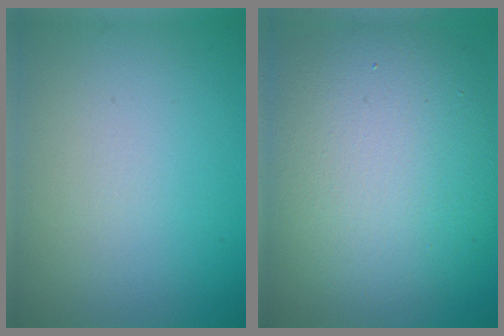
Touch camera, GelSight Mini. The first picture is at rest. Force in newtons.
{"total": 13.1, "press": 13.1, "slide": 0.5}